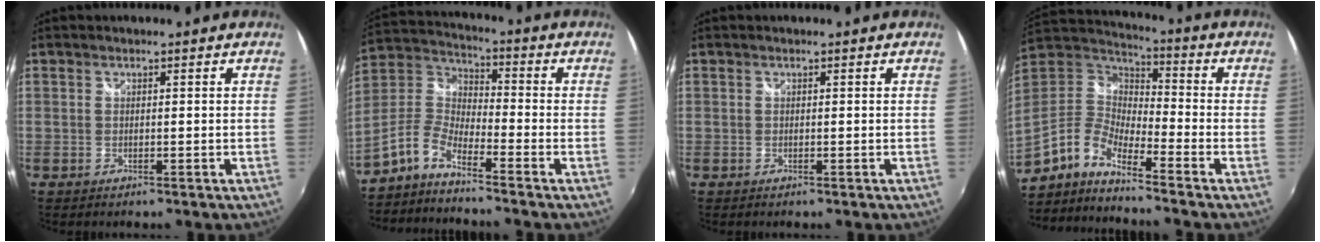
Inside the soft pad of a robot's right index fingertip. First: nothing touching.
{"total": 7.5, "force": [-5.6, 1.7, 4.7], "torque": [-0.112, 0.011, -0.124]}
{"total": 0.0}
{"total": 10.3, "force": [-6.6, 3.1, 7.3], "torque": [-0.133, -0.008, -0.138]}